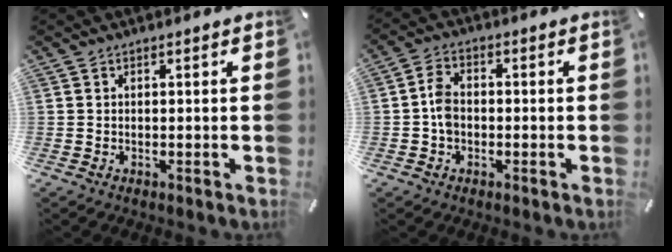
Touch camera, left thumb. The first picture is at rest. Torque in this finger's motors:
{"motor_torque": [0.13, -0.12, 0.41, 0.37, 0.02]}